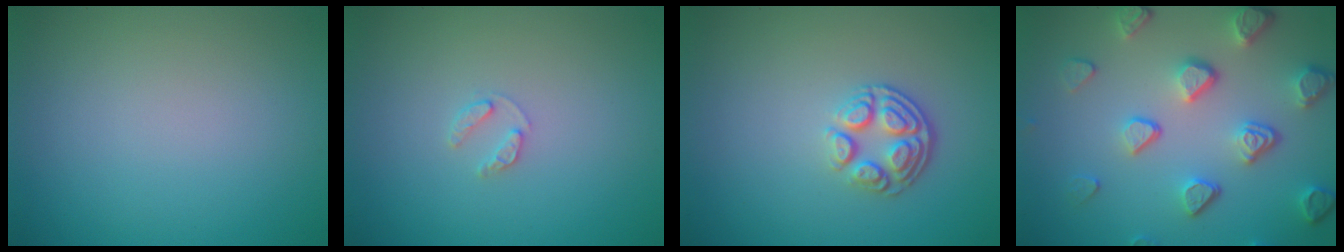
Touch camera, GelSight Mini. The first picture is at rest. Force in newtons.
{"total": 1.1, "press": 1.1, "slide": 0.2}
{"total": 3.1, "press": 2.4, "slide": 1.9}
{"total": 5.2, "press": 4.1, "slide": 3.2}